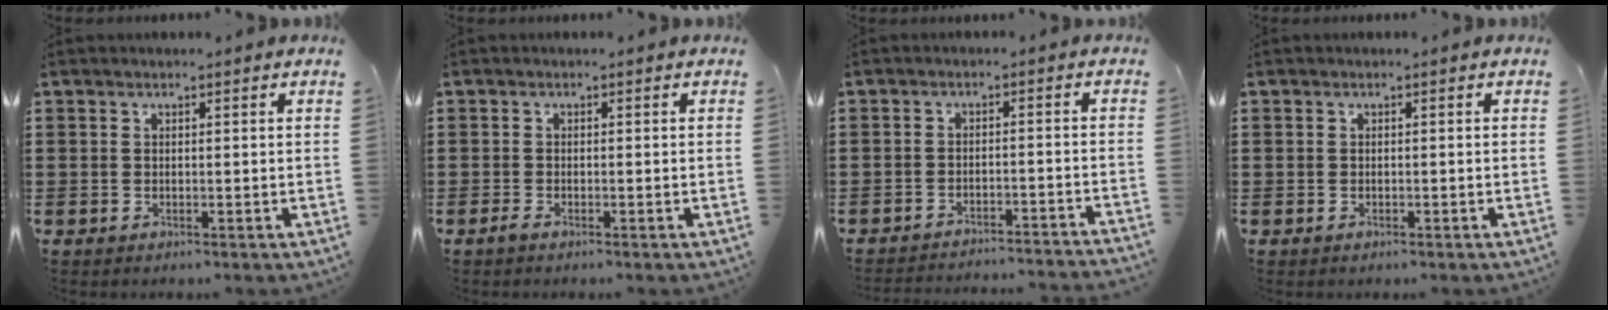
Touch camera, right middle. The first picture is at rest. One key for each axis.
{"total": 1.0, "fx": -0.7, "fy": 0.2, "fz": 0.6, "tx": -0.021, "ty": -0.005, "tz": -0.016}
{"total": 3.0, "fx": -3.0, "fy": -0.3, "fz": 0.2, "tx": -0.008, "ty": -0.001, "tz": -0.062}
{"total": 0.6, "fx": -0.4, "fy": 0.5, "fz": -0.1, "tx": 0.001, "ty": 0.005, "tz": -0.009}